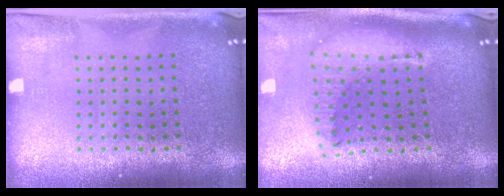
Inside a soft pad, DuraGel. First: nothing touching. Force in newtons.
{"total": 1.8, "press": 1.4, "slide": 1.0}